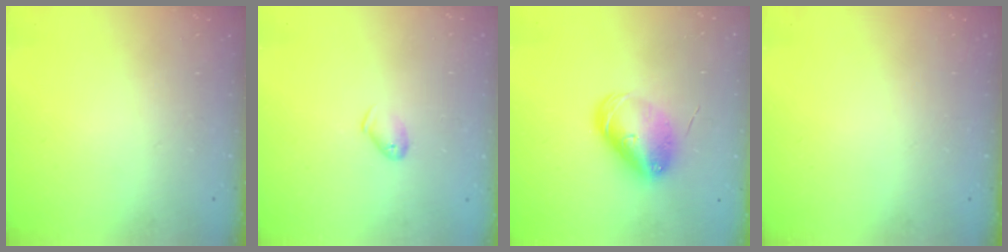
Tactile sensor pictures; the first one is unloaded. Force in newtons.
{"total": 5.3, "press": 5.2, "slide": 0.9}
{"total": 9.5, "press": 9.5, "slide": 1.2}
{"total": 0.0}